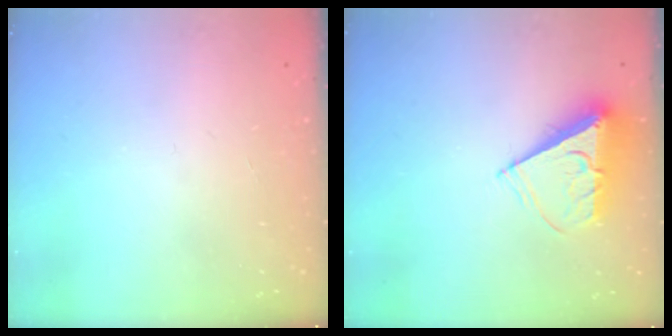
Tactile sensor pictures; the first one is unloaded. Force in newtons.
{"total": 8.0, "press": 8.0, "slide": 0.4}